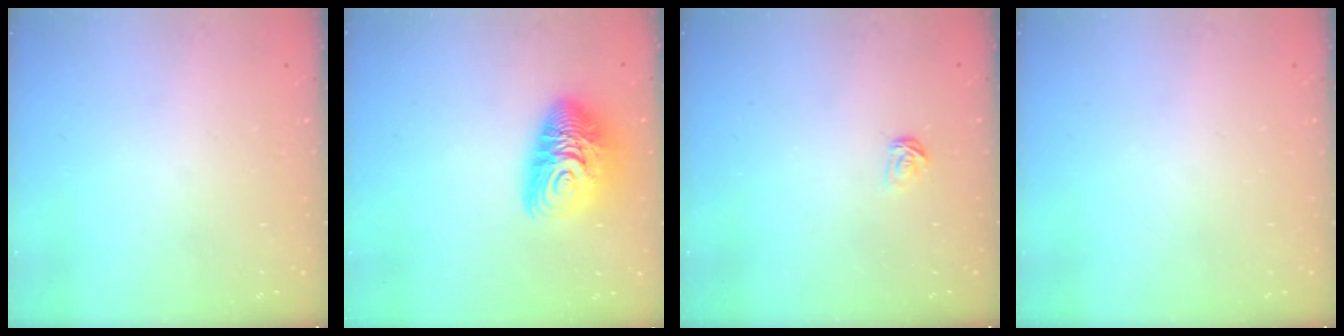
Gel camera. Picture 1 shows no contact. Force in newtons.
{"total": 12.0, "press": 11.9, "slide": 1.1}
{"total": 3.0, "press": 3.0, "slide": 0.2}
{"total": 0.0}